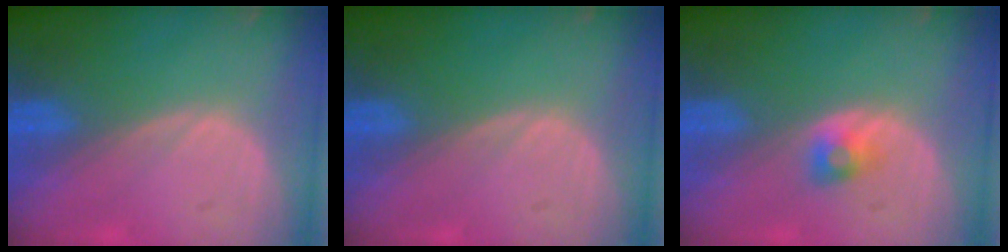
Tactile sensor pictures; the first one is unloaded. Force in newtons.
{"total": 0.0}
{"total": 2.2, "press": 2.1, "slide": 0.3}